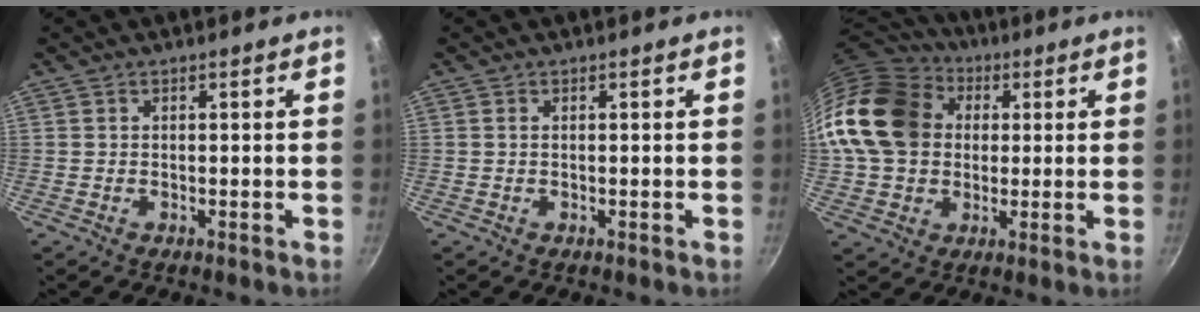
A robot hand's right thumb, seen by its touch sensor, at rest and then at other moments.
{"total": 1.2, "force": [-0.6, -1.0, 0.3], "torque": [-0.030, 0.000, -0.016]}
{"total": 20.3, "force": [3.0, 16.3, 11.8], "torque": [-0.213, 0.035, 0.045]}